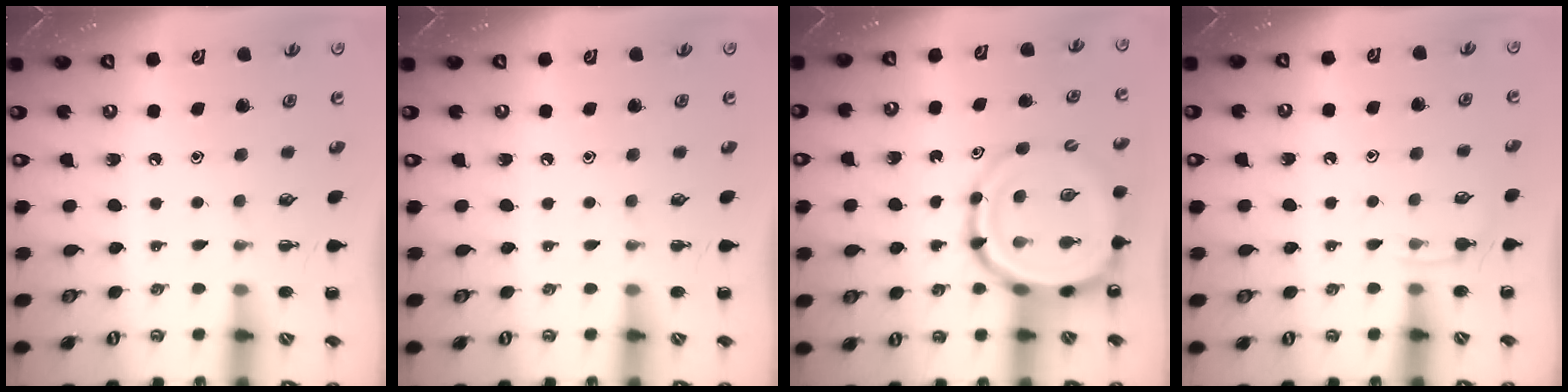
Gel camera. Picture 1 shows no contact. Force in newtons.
{"total": 0.0}
{"total": 12.8, "press": 12.4, "slide": 3.3}
{"total": 4.3, "press": 4.1, "slide": 1.4}